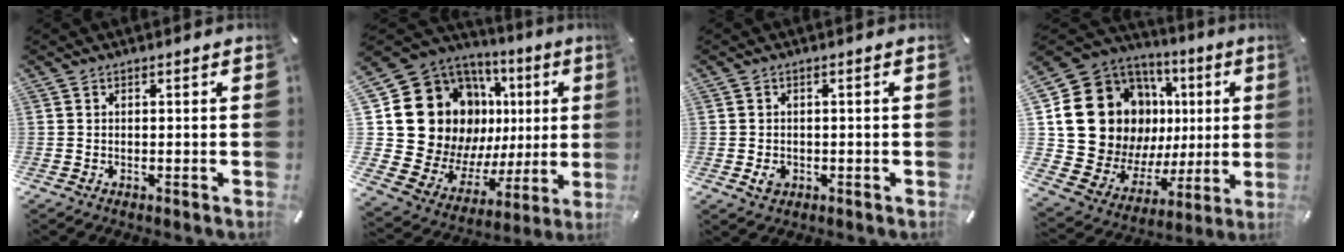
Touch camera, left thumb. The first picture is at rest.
{"total": 23.8, "force": [6.6, 17.7, 14.5], "torque": [-0.245, -0.070, 0.157]}
{"total": 2.5, "force": [-0.7, 2.0, 1.4], "torque": [-0.032, 0.000, -0.013]}
{"total": 22.3, "force": [5.9, 17.4, 12.6], "torque": [-0.209, -0.046, 0.138]}